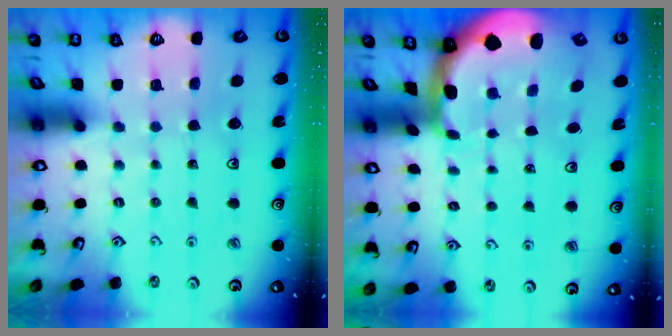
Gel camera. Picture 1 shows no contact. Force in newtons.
{"total": 1.9, "press": 1.8, "slide": 0.5}